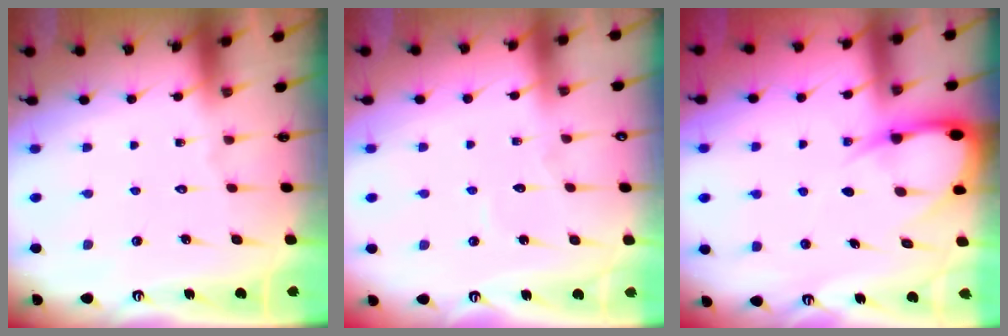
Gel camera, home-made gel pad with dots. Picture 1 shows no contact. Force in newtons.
{"total": 3.7, "press": 3.7, "slide": 0.4}
{"total": 7.1, "press": 7.1, "slide": 0.8}